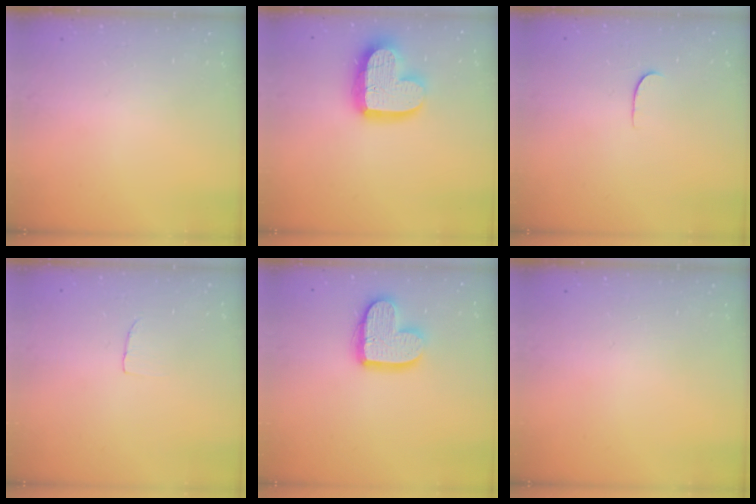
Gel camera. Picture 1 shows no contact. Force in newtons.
{"total": 17.0, "press": 16.9, "slide": 1.4}
{"total": 4.3, "press": 4.3, "slide": 0.2}
{"total": 3.1, "press": 3.0, "slide": 0.3}
{"total": 14.2, "press": 14.2, "slide": 1.1}
{"total": 0.0}